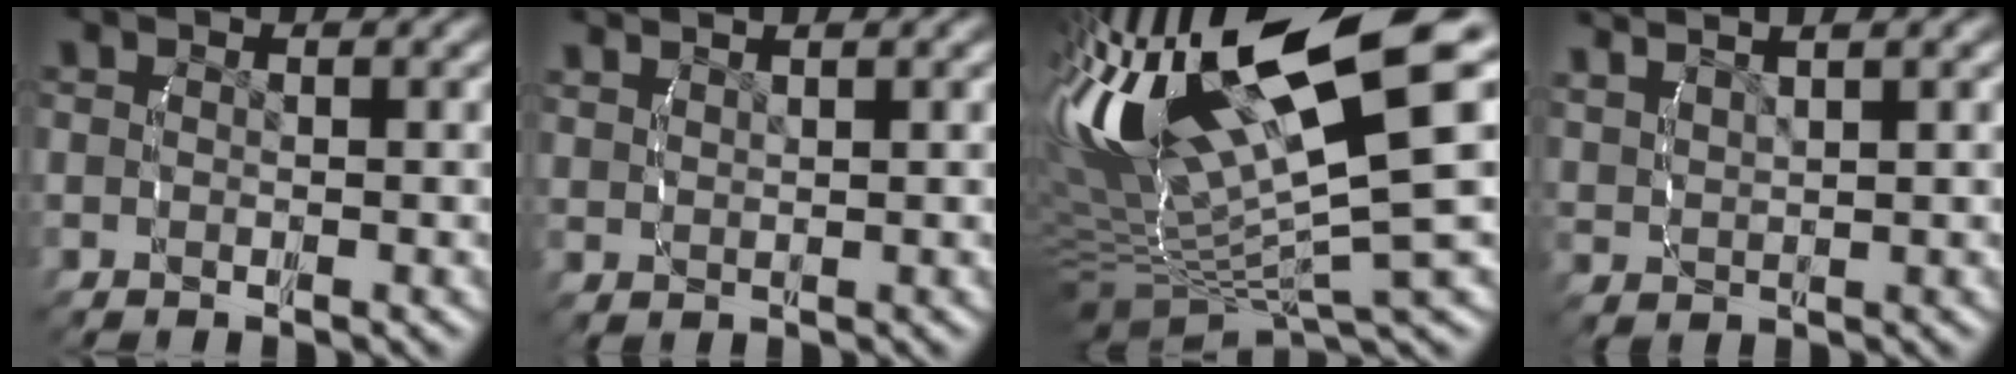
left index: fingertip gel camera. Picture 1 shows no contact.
{"total": 1.9, "force": [1.8, -0.6, 0.4], "torque": [-0.002, 0.005, 0.040]}
{"total": 14.8, "force": [3.5, 7.0, 12.6], "torque": [-0.244, -0.009, 0.072]}
{"total": 4.4, "force": [3.9, 0.5, 2.1], "torque": [-0.027, 0.015, 0.073]}